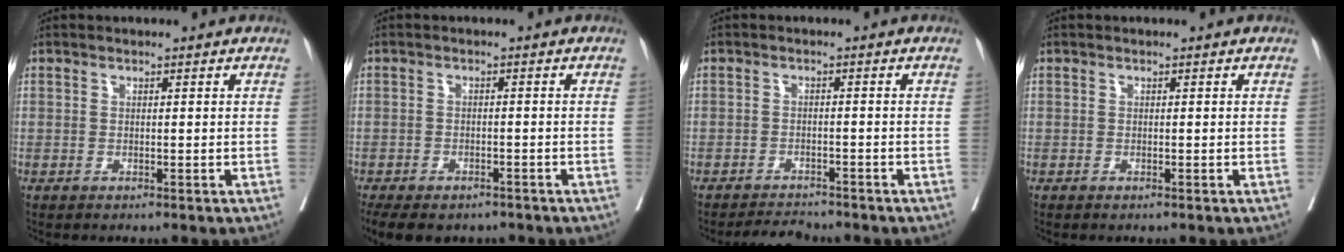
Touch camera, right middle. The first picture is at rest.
{"total": 10.3, "force": [-7.7, 5.0, 4.8], "torque": [-0.098, -0.008, -0.104]}
{"total": 3.0, "force": [-3.0, 0.1, -0.1], "torque": [0.000, -0.014, -0.050]}
{"total": 0.0}